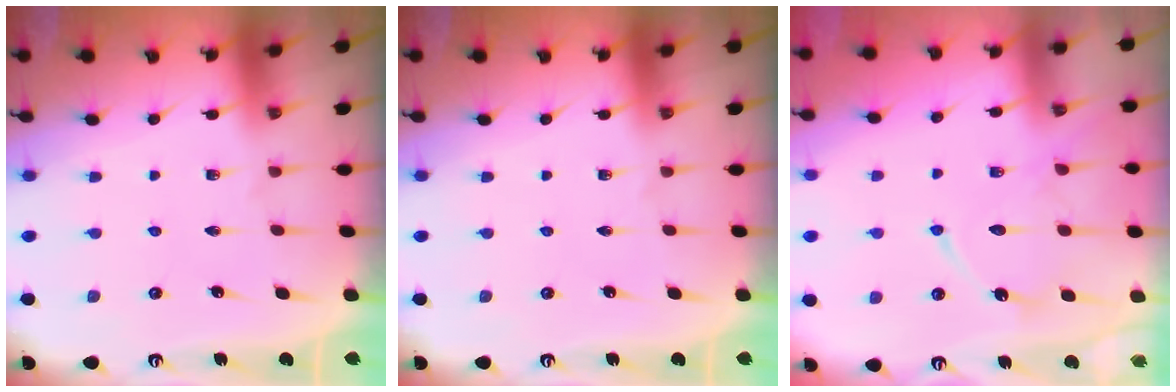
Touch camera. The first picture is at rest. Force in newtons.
{"total": 0.0}
{"total": 14.2, "press": 14.2, "slide": 1.2}